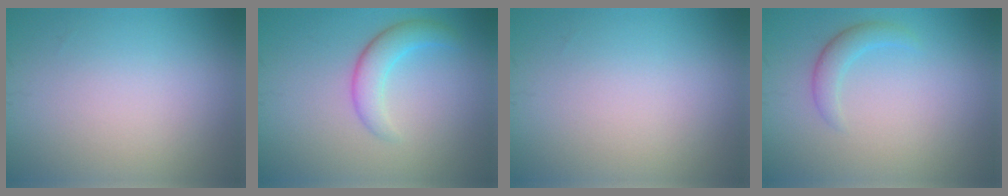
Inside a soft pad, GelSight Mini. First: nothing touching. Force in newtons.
{"total": 3.0, "press": 3.0, "slide": 0.2}
{"total": 0.0}
{"total": 1.8, "press": 1.8, "slide": 0.0}